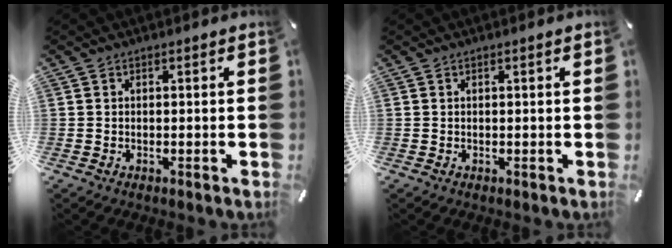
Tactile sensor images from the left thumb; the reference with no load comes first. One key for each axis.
{"total": 0.8, "fx": 0.3, "fy": 0.0, "fz": 0.8, "tx": -0.013, "ty": 0.000, "tz": 0.004}